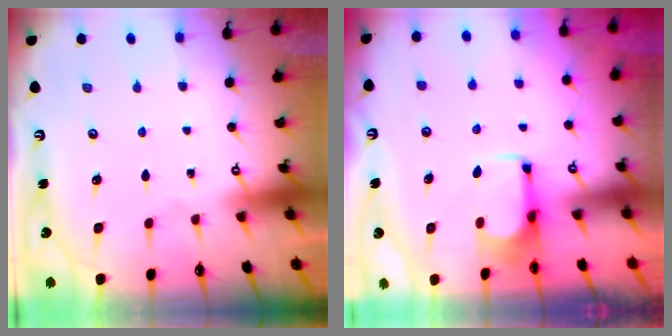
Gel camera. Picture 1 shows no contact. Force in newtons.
{"total": 3.7, "press": 3.6, "slide": 0.8}